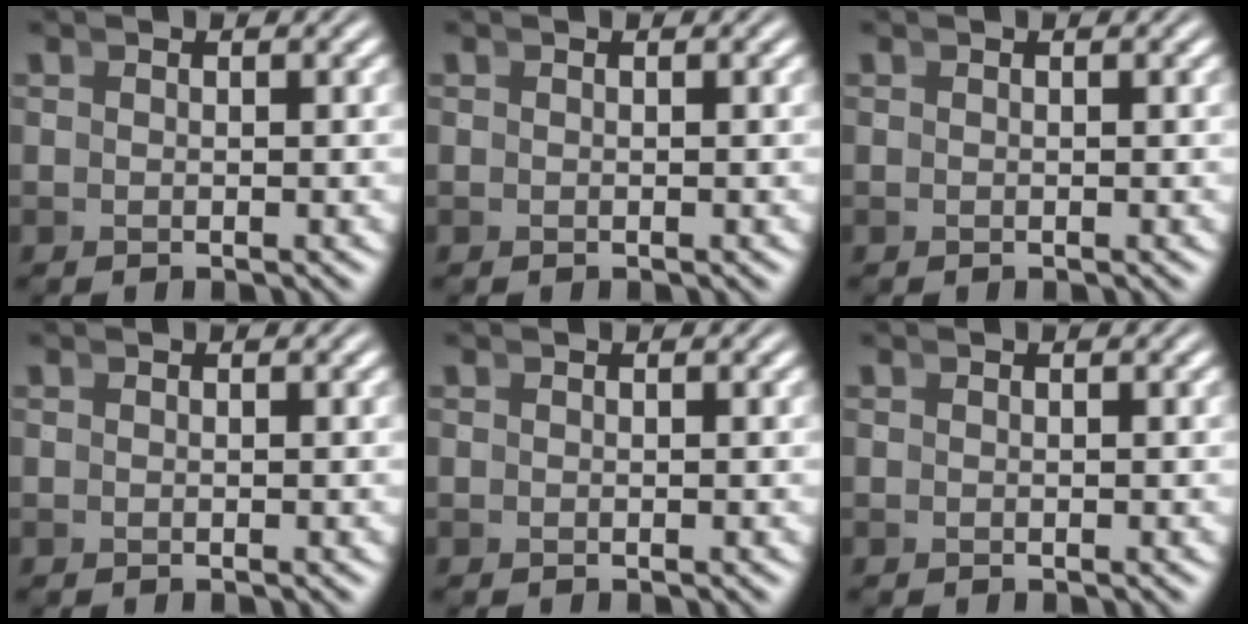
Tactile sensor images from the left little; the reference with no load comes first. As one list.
[{"total": 0.0}, {"total": 0.0}, {"total": 0.0}, {"total": 0.0}, {"total": 0.0}]